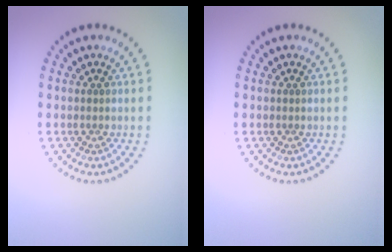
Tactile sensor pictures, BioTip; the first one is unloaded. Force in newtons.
{"total": 0.0}